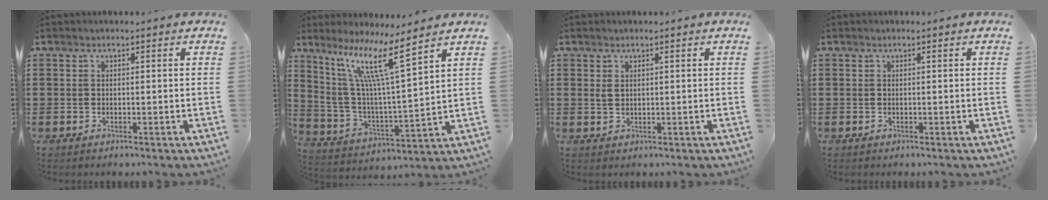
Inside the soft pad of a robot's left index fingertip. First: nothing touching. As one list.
[{"total": 11.9, "force": [8.1, 0.5, 8.8], "torque": [-0.194, -0.037, 0.133]}, {"total": 1.3, "force": [0.5, 0.7, 0.9], "torque": [-0.021, 0.004, 0.008]}, {"total": 0.0}]